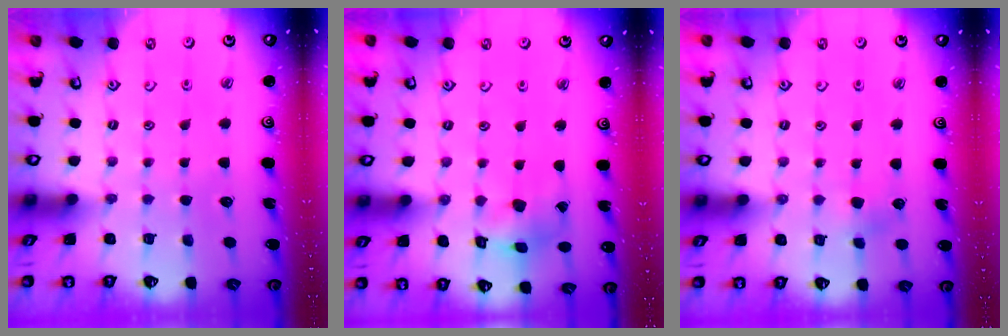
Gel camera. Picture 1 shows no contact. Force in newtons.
{"total": 8.7, "press": 8.7, "slide": 0.9}
{"total": 3.0, "press": 2.9, "slide": 0.5}